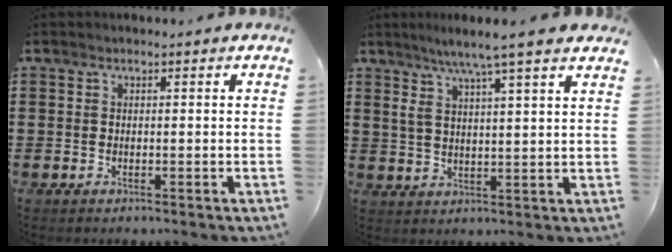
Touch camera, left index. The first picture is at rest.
{"total": 6.4, "force": [4.8, -0.2, 4.3], "torque": [-0.097, -0.017, 0.080]}